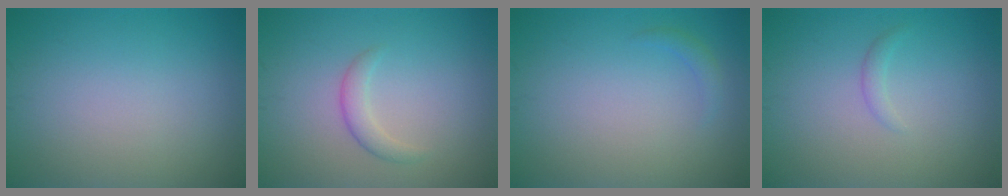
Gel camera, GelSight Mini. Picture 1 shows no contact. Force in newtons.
{"total": 1.6, "press": 1.6, "slide": 0.1}
{"total": 0.9, "press": 0.9, "slide": 0.0}
{"total": 0.8, "press": 0.8, "slide": 0.1}